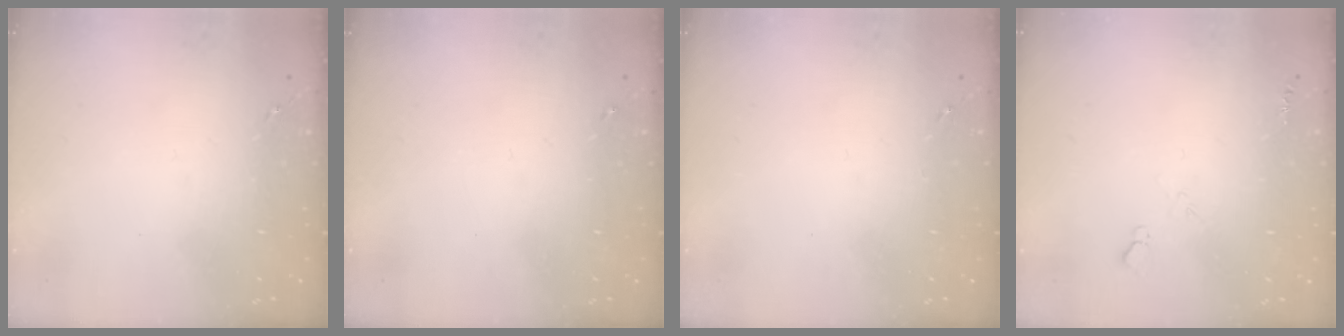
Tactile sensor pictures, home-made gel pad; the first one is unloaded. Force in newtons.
{"total": 0.0}
{"total": 0.0}
{"total": 5.0, "press": 5.0, "slide": 0.6}